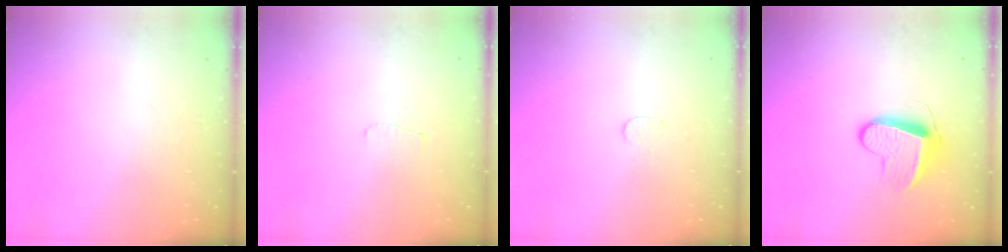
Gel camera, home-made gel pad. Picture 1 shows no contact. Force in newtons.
{"total": 3.3, "press": 3.3, "slide": 0.4}
{"total": 3.0, "press": 3.0, "slide": 0.3}
{"total": 10.7, "press": 10.7, "slide": 0.7}